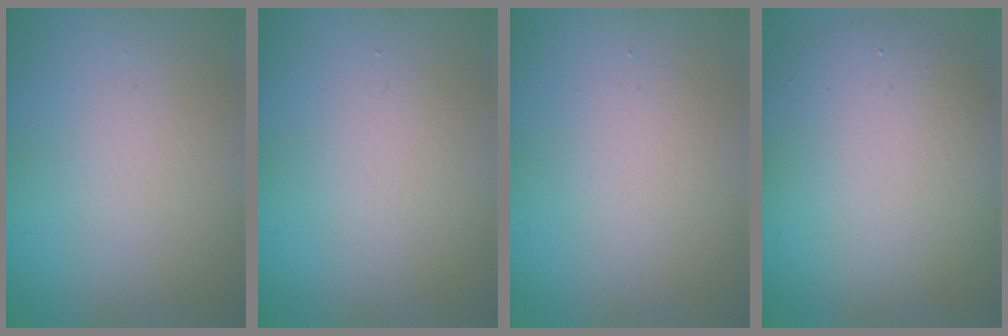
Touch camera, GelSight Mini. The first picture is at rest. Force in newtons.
{"total": 1.3, "press": 1.3, "slide": 0.1}
{"total": 1.7, "press": 1.7, "slide": 0.1}
{"total": 10.5, "press": 10.5, "slide": 0.1}